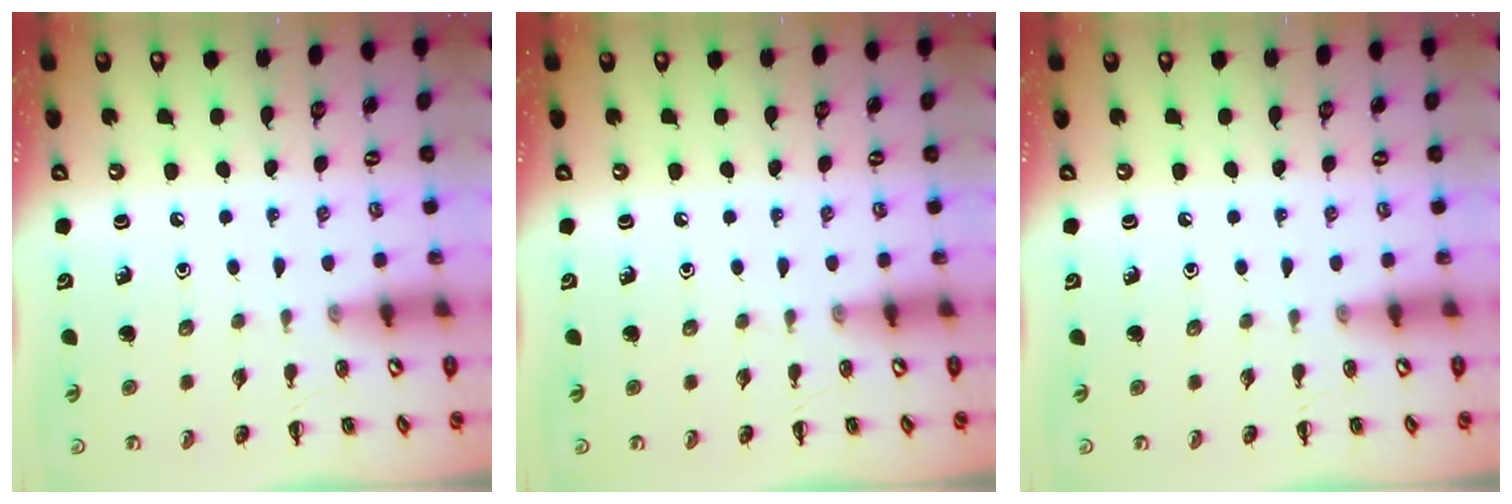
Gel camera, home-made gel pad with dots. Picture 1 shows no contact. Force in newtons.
{"total": 0.0}
{"total": 0.0}